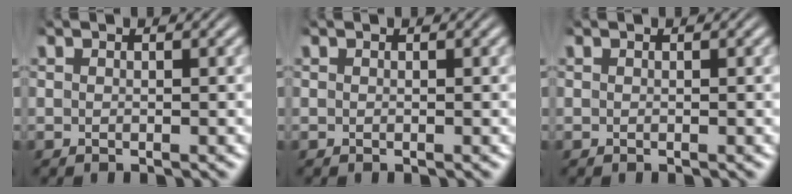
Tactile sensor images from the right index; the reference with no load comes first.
{"total": 0.0}
{"total": 0.0}